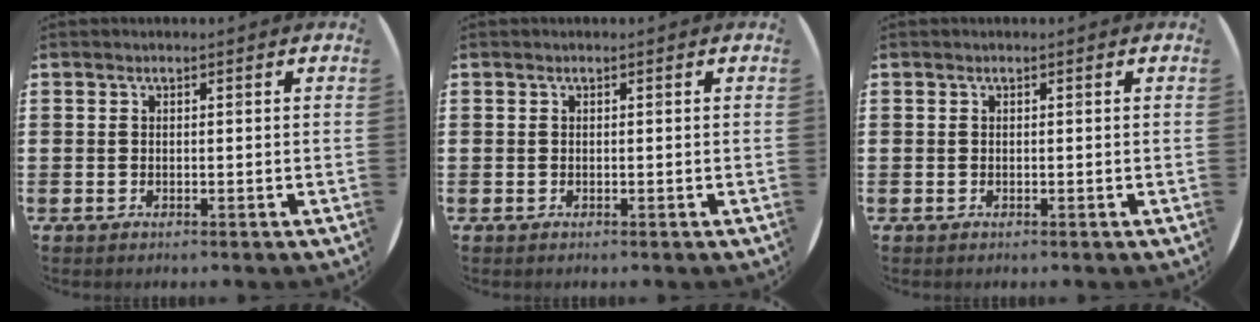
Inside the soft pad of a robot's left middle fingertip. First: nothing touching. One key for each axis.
{"total": 0.0}
{"total": 0.0}